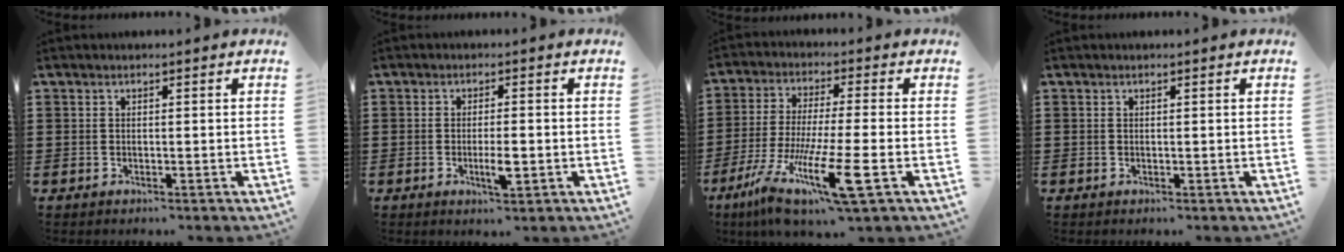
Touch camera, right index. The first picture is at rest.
{"total": 3.8, "force": [-0.9, 0.8, 3.6], "torque": [-0.068, -0.004, -0.018]}
{"total": 13.1, "force": [-5.8, 1.6, 11.6], "torque": [-0.244, -0.018, -0.104]}
{"total": 0.0}